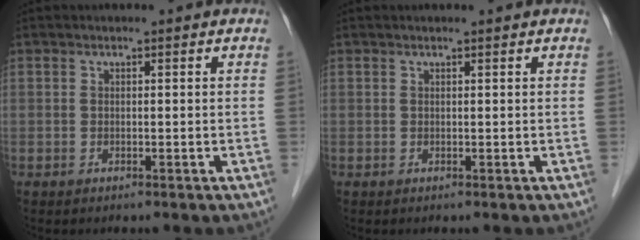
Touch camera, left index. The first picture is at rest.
{"total": 0.7, "force": [0.7, -0.1, 0.2], "torque": [-0.008, 0.002, 0.014]}